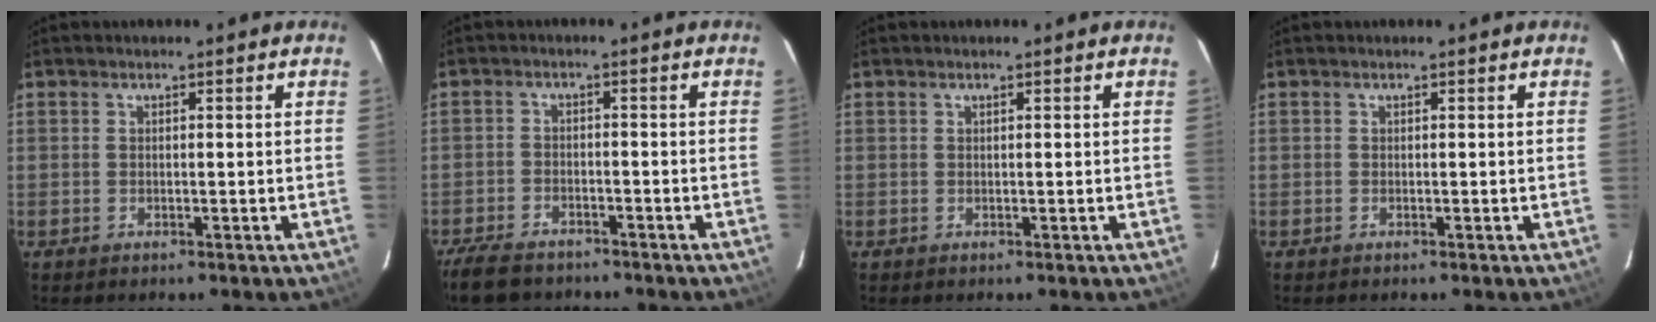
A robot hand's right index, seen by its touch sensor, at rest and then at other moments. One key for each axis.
{"total": 9.3, "fx": -7.5, "fy": 4.2, "fz": 3.6, "tx": -0.104, "ty": -0.010, "tz": -0.131}
{"total": 0.0}
{"total": 0.0}